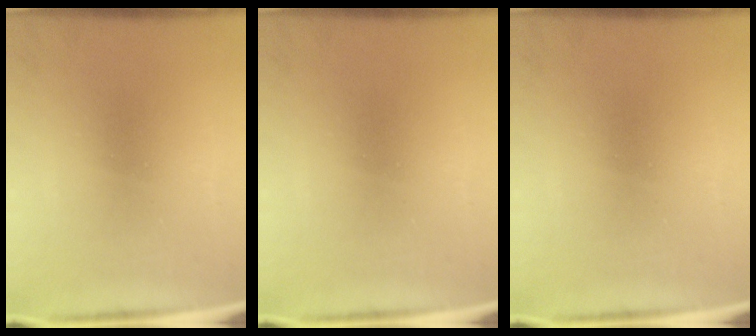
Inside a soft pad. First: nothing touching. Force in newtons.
{"total": 0.0}
{"total": 0.0}